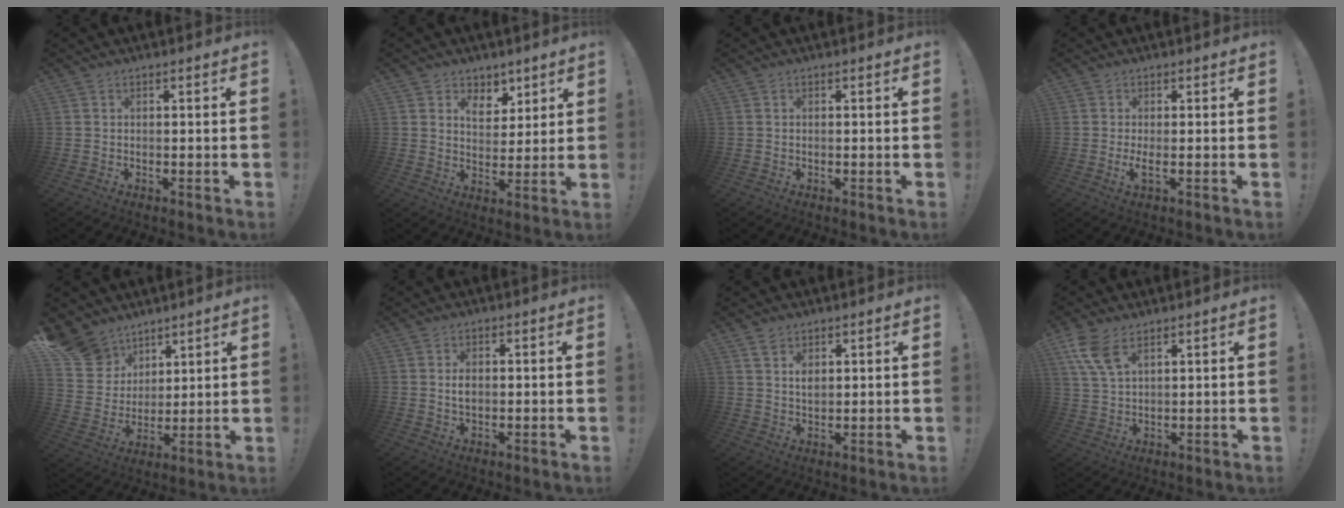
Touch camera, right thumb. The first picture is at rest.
{"total": 7.1, "force": [4.0, 5.5, 2.0], "torque": [-0.032, -0.026, 0.079]}
{"total": 0.0}
{"total": 2.8, "force": [0.1, 0.0, 2.8], "torque": [-0.045, -0.013, 0.002]}
{"total": 11.5, "force": [7.8, 8.2, 1.9], "torque": [-0.043, -0.056, 0.160]}
{"total": 2.8, "force": [0.1, 1.7, 2.2], "torque": [-0.029, 0.000, 0.000]}
{"total": 3.4, "force": [2.0, 2.2, 1.7], "torque": [-0.017, -0.011, 0.034]}
{"total": 8.1, "force": [4.6, 3.8, 5.5], "torque": [-0.116, -0.012, 0.091]}